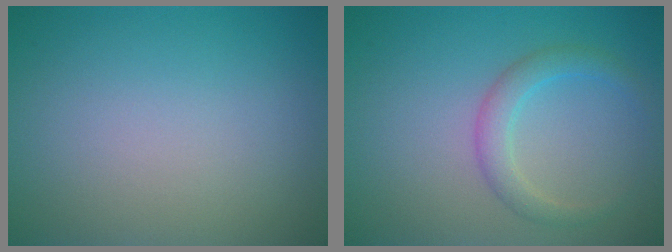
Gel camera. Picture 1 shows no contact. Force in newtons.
{"total": 2.4, "press": 2.4, "slide": 0.1}